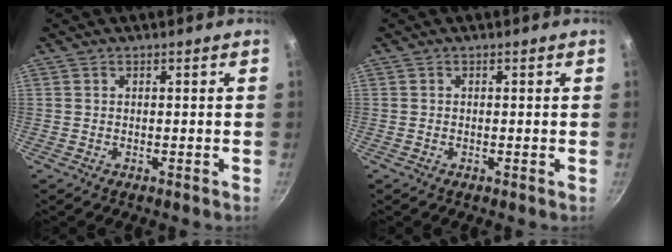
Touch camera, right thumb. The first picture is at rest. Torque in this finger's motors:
{"motor_torque": [-0.09, -0.24, -0.07, 0.16, 0.03]}